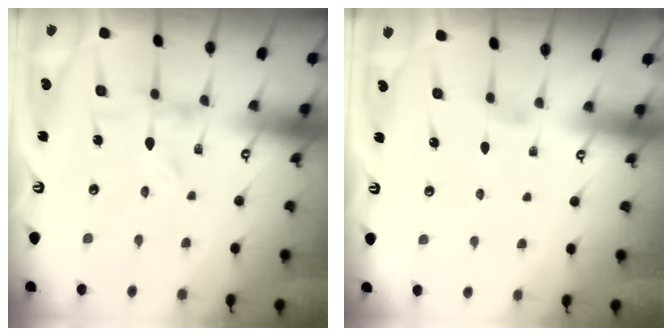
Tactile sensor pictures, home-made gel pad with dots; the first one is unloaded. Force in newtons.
{"total": 1.0, "press": 0.9, "slide": 0.4}